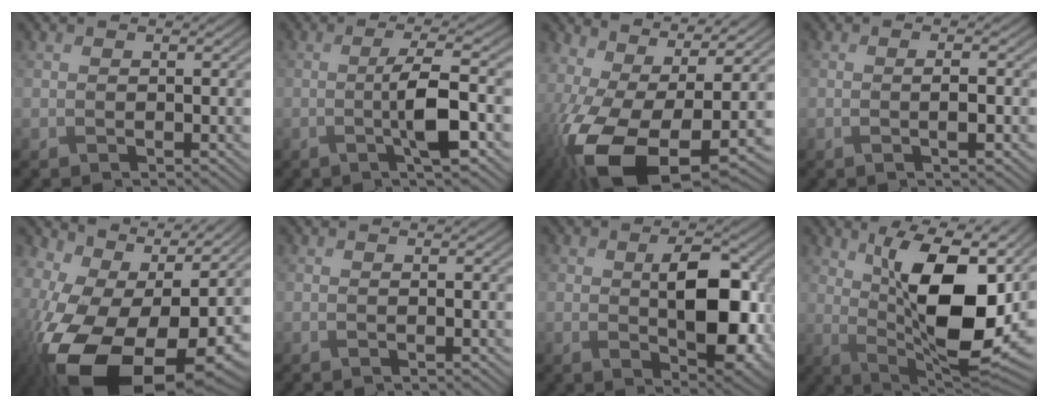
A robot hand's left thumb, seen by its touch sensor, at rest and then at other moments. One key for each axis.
{"total": 5.9, "fx": -1.1, "fy": 0.9, "fz": 5.7, "tx": -0.103, "ty": 0.008, "tz": -0.027}
{"total": 16.3, "fx": -2.8, "fy": 8.9, "fz": 13.4, "tx": -0.287, "ty": -0.046, "tz": -0.032}
{"total": 2.1, "fx": -0.4, "fy": 0.2, "fz": 2.1, "tx": -0.042, "ty": 0.002, "tz": -0.009}
{"total": 20.4, "fx": -2.6, "fy": 13.7, "fz": 14.9, "tx": -0.290, "ty": -0.069, "tz": -0.001}
{"total": 0.6, "fx": -0.2, "fy": 0.0, "fz": 0.6, "tx": -0.012, "ty": -0.001, "tz": -0.003}
{"total": 10.1, "fx": -0.2, "fy": 5.7, "fz": 8.3, "tx": -0.133, "ty": -0.019, "tz": 0.011}
{"total": 15.0, "fx": 2.7, "fy": 6.2, "fz": 13.3, "tx": -0.217, "ty": -0.005, "tz": 0.047}